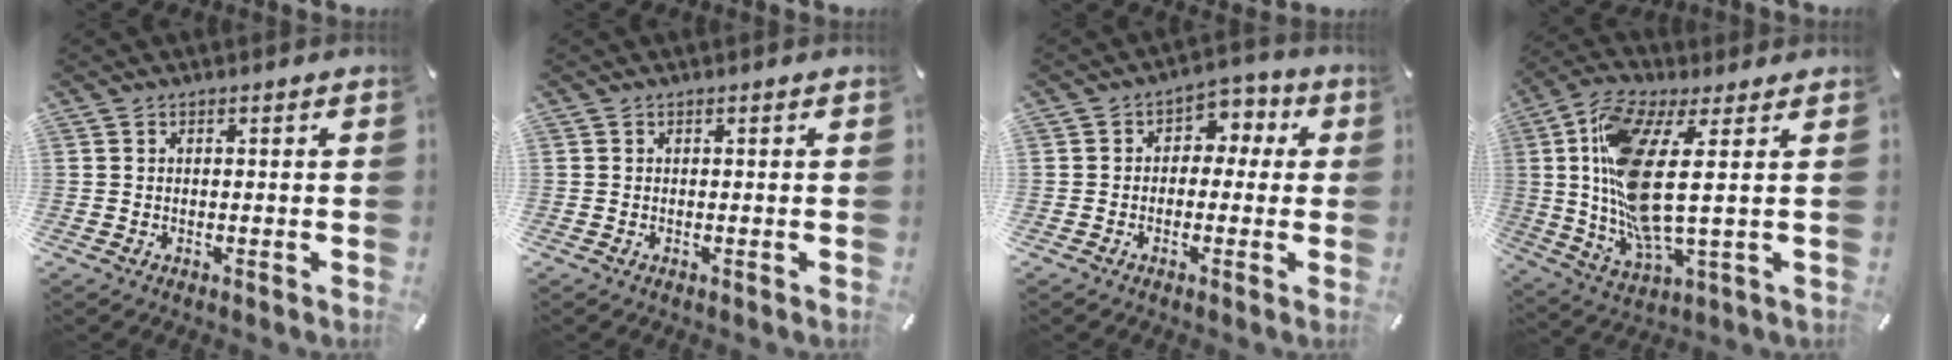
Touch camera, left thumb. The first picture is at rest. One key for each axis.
{"total": 0.0}
{"total": 5.4, "fx": -1.2, "fy": 4.6, "fz": 2.5, "tx": -0.026, "ty": 0.016, "tz": -0.030}
{"total": 15.6, "fx": 3.0, "fy": 4.0, "fz": 14.8, "tx": -0.308, "ty": -0.027, "tz": 0.044}